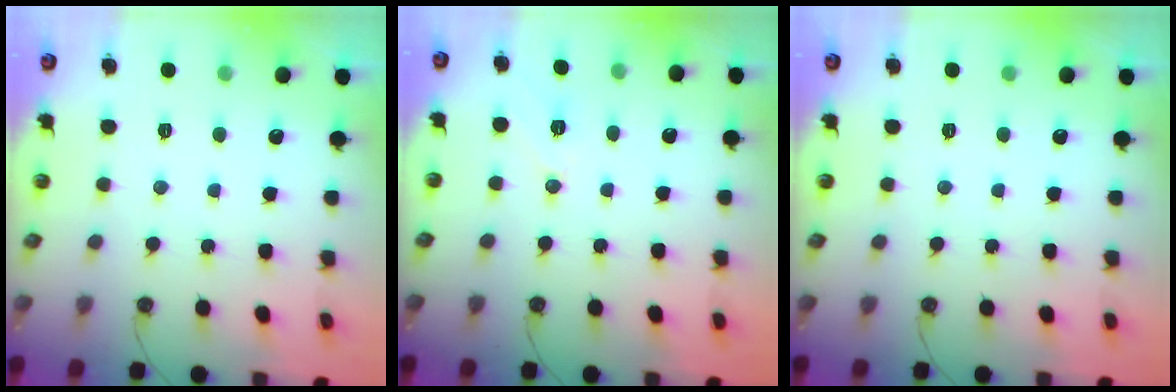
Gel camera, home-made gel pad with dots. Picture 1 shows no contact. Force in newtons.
{"total": 7.8, "press": 6.8, "slide": 3.9}
{"total": 0.0}